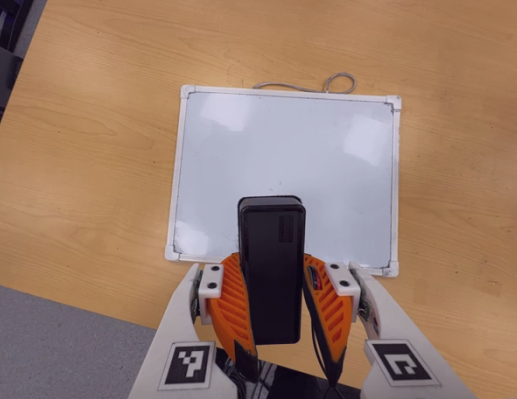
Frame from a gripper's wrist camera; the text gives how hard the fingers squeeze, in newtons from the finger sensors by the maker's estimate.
{"total": 7.8, "left": 6.8, "right": 8.7}